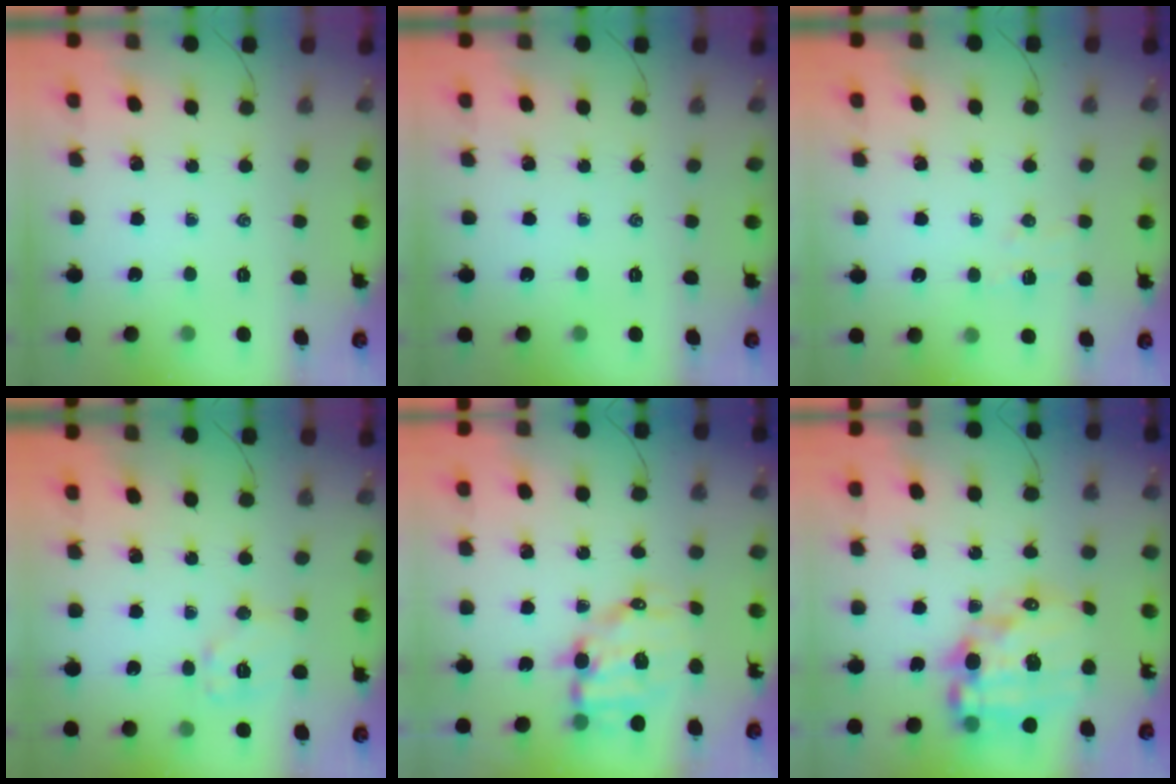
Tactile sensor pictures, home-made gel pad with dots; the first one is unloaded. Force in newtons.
{"total": 0.0}
{"total": 5.1, "press": 4.9, "slide": 1.0}
{"total": 9.7, "press": 9.7, "slide": 0.8}
{"total": 10.1, "press": 9.8, "slide": 2.1}
{"total": 18.9, "press": 18.5, "slide": 4.0}